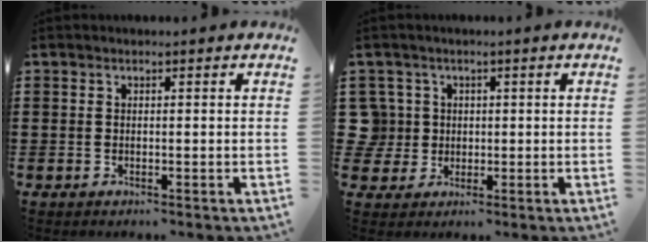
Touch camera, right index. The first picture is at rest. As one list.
[{"total": 4.7, "force": [0.4, 4.6, 0.8], "torque": [-0.051, 0.011, 0.001]}]